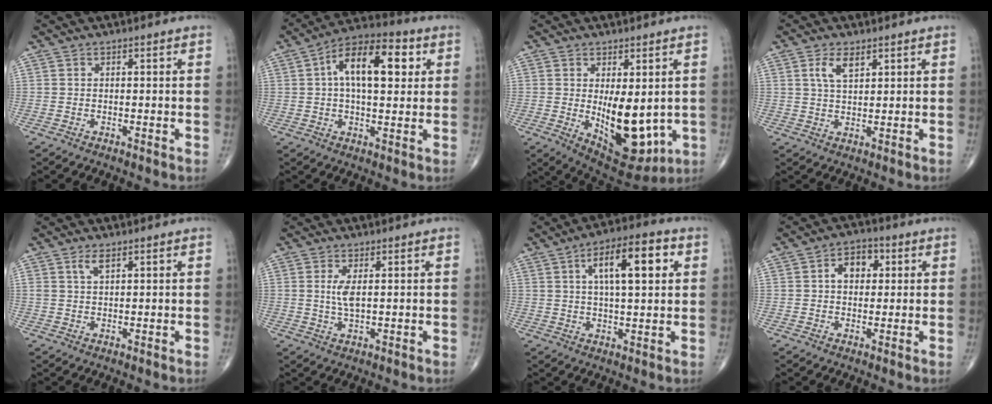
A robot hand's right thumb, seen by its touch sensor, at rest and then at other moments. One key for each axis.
{"total": 14.7, "fx": 3.5, "fy": 7.1, "fz": 12.3, "tx": -0.184, "ty": 0.019, "tz": 0.050}
{"total": 13.9, "fx": -1.0, "fy": 6.7, "fz": 12.1, "tx": -0.146, "ty": -0.024, "tz": 0.009}
{"total": 4.1, "fx": 2.1, "fy": 1.9, "fz": 3.1, "tx": -0.054, "ty": -0.007, "tz": 0.041}
{"total": 2.3, "fx": 1.3, "fy": 0.9, "fz": 1.7, "tx": -0.034, "ty": -0.003, "tz": 0.029}
{"total": 3.6, "fx": 0.7, "fy": 1.3, "fz": 3.4, "tx": -0.074, "ty": -0.008, "tz": 0.018}
{"total": 12.7, "fx": 3.9, "fy": 4.5, "fz": 11.2, "tx": -0.165, "ty": 0.008, "tz": 0.057}
{"total": 5.8, "fx": 1.3, "fy": 4.0, "fz": 4.0, "tx": -0.040, "ty": 0.009, "tz": 0.012}